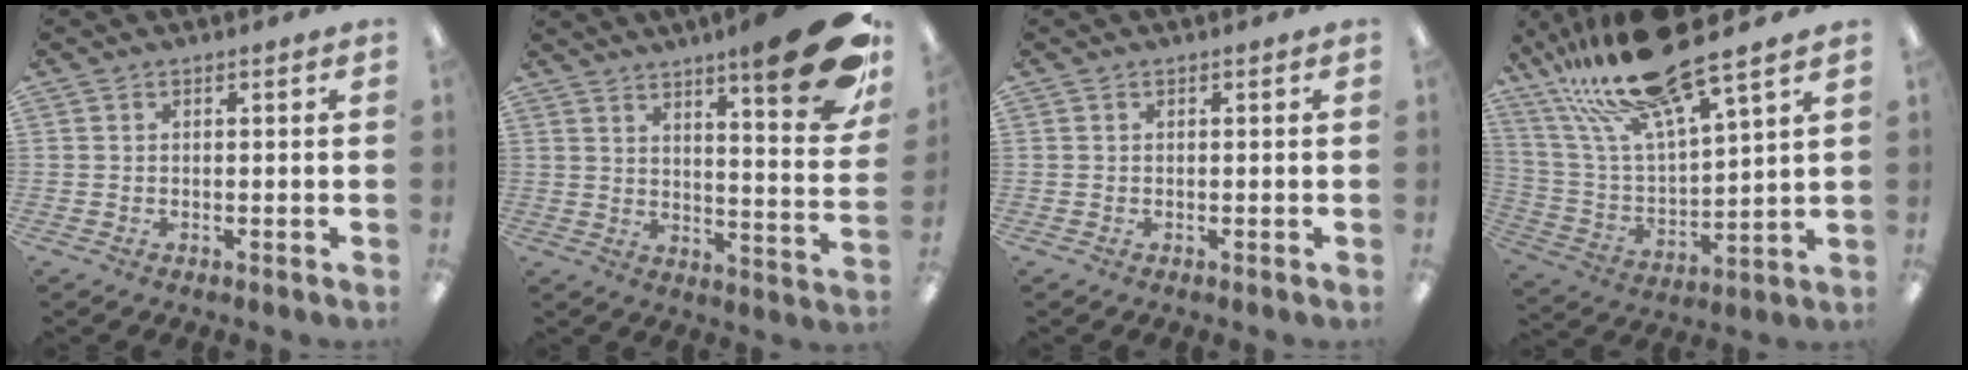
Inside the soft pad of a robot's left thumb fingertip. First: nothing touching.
{"total": 16.9, "force": [11.0, 2.3, 12.7], "torque": [-0.173, -0.084, 0.171]}
{"total": 0.0}
{"total": 22.9, "force": [18.3, 4.7, 12.8], "torque": [-0.246, -0.102, 0.313]}